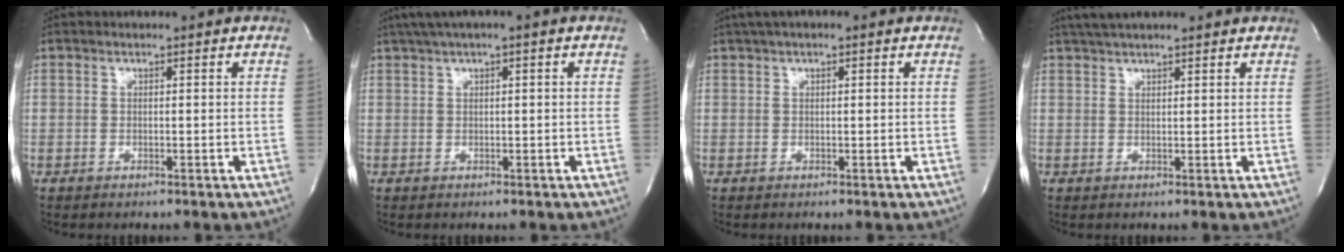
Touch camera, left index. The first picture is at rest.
{"total": 4.0, "force": [2.0, 0.2, 3.5], "torque": [-0.066, 0.018, 0.033]}
{"total": 3.5, "force": [2.0, 1.0, 2.7], "torque": [-0.047, 0.021, 0.029]}
{"total": 5.5, "force": [4.7, 0.6, 2.8], "torque": [-0.046, 0.025, 0.074]}